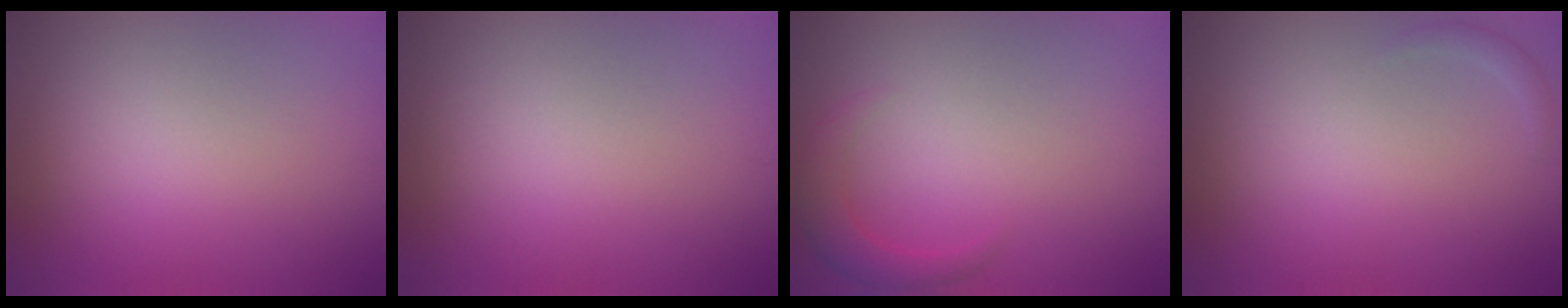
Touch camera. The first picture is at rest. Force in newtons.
{"total": 0.0}
{"total": 2.4, "press": 2.4, "slide": 0.2}
{"total": 0.7, "press": 0.7, "slide": 0.1}